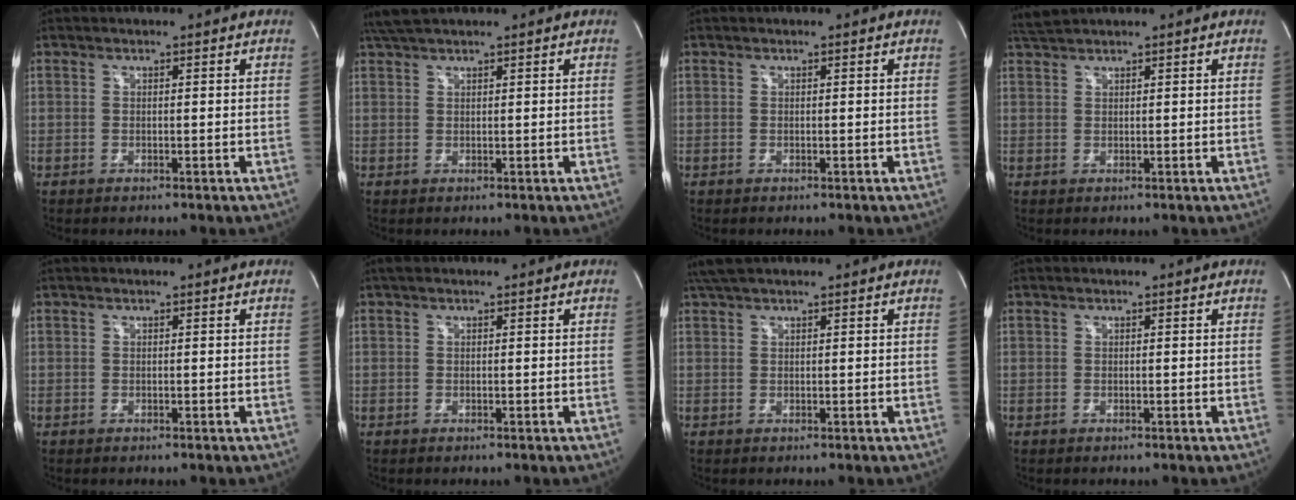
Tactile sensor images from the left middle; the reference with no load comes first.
{"total": 3.4, "force": [3.0, 0.2, 1.6], "torque": [-0.037, 0.024, 0.061]}
{"total": 0.0}
{"total": 2.1, "force": [2.0, -0.5, 0.3], "torque": [-0.013, 0.014, 0.046]}
{"total": 0.0}
{"total": 0.8, "force": [0.6, 0.4, 0.5], "torque": [-0.015, 0.015, 0.008]}
{"total": 3.5, "force": [3.0, 0.4, 1.8], "torque": [-0.039, 0.029, 0.059]}
{"total": 0.0}